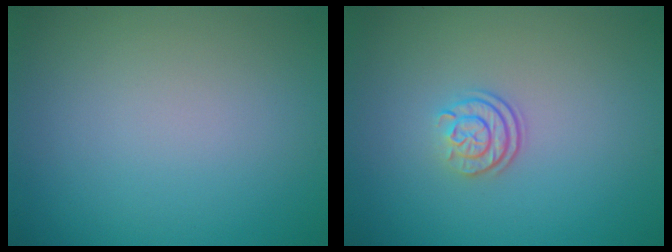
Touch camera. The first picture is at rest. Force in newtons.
{"total": 2.4, "press": 1.8, "slide": 1.6}